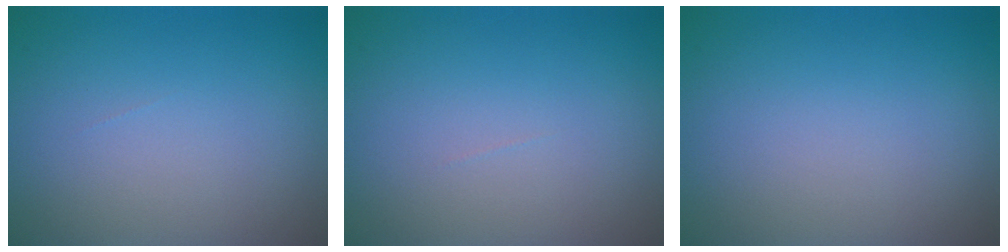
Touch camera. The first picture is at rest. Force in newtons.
{"total": 0.0}
{"total": 0.0}